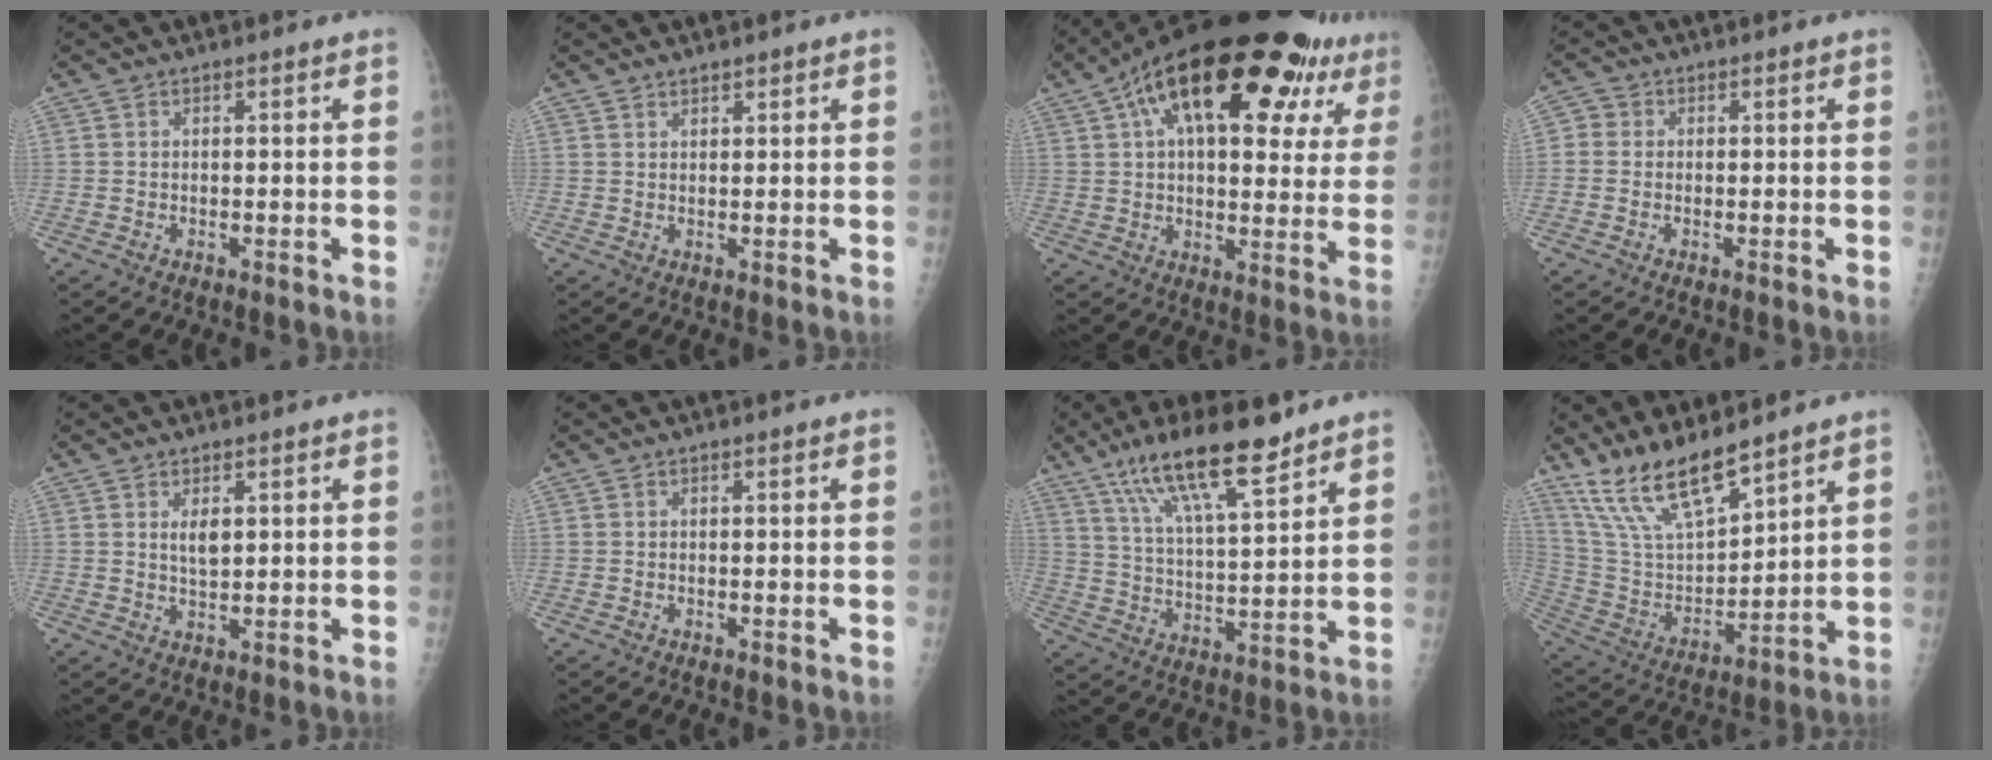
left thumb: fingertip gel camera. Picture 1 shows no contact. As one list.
[{"total": 1.2, "force": [1.2, 0.3, 0.1], "torque": [0.006, -0.010, 0.020]}, {"total": 28.0, "force": [14.3, 11.8, 21.1], "torque": [-0.297, 0.014, 0.210]}, {"total": 2.0, "force": [0.0, 1.9, 0.7], "torque": [-0.004, 0.004, -0.008]}, {"total": 2.8, "force": [1.1, 1.3, 2.2], "torque": [-0.033, -0.013, 0.024]}, {"total": 0.0}, {"total": 16.0, "force": [11.1, 3.5, 10.9], "torque": [-0.180, -0.052, 0.204]}, {"total": 15.5, "force": [12.5, 4.2, 8.2], "torque": [-0.136, -0.064, 0.254]}]